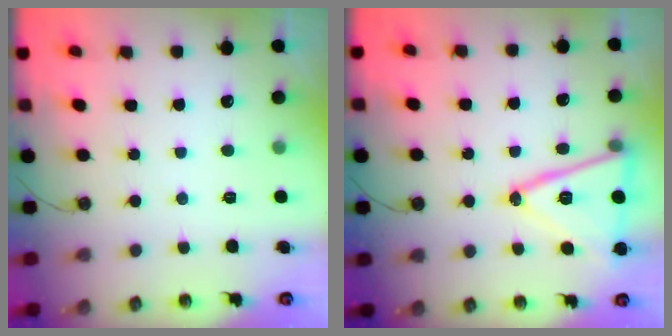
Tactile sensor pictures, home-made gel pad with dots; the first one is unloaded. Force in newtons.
{"total": 17.5, "press": 17.1, "slide": 3.3}